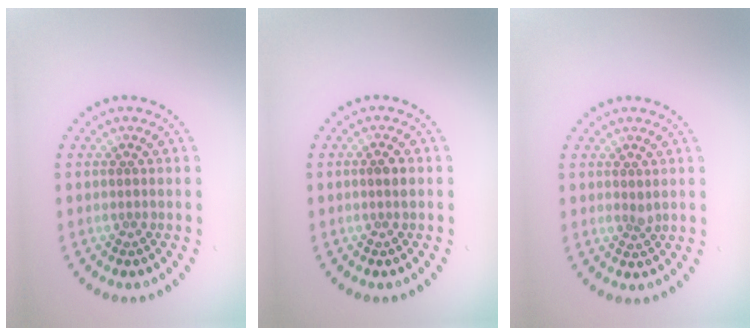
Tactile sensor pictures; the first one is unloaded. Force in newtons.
{"total": 1.3, "press": 1.2, "slide": 0.4}
{"total": 0.6, "press": 0.6, "slide": 0.3}